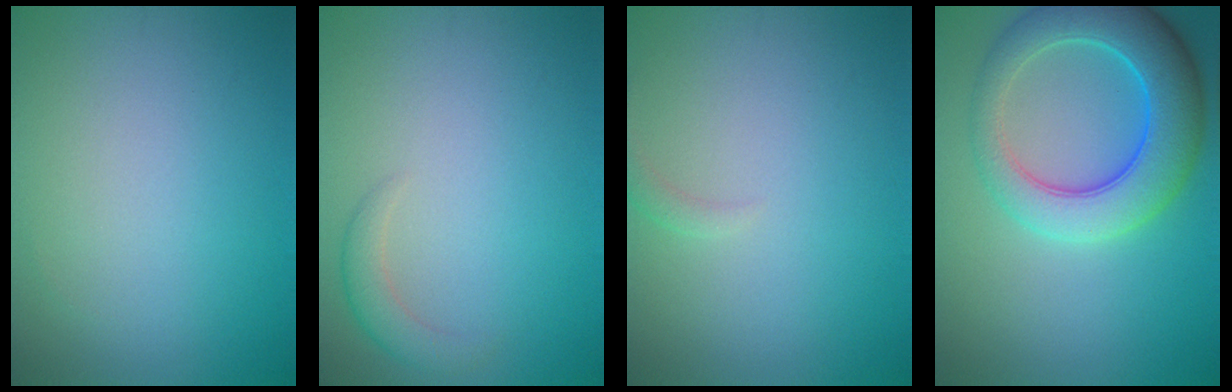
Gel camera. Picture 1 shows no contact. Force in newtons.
{"total": 2.0, "press": 2.0, "slide": 0.2}
{"total": 1.0, "press": 1.0, "slide": 0.1}
{"total": 7.9, "press": 7.9, "slide": 0.3}